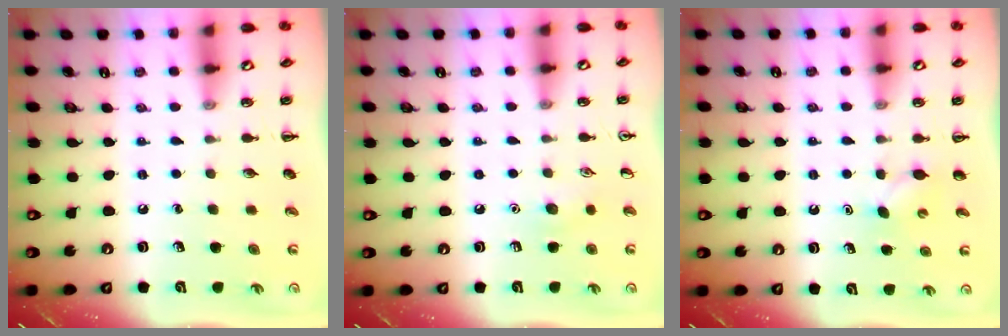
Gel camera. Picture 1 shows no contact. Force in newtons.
{"total": 6.4, "press": 6.1, "slide": 2.0}
{"total": 4.2, "press": 4.0, "slide": 1.2}